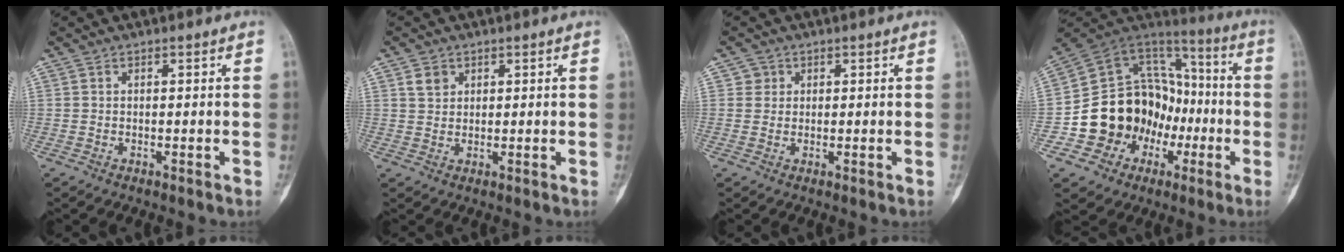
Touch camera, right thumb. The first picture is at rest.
{"total": 2.8, "force": [1.4, 2.1, 1.0], "torque": [-0.009, -0.005, 0.028]}
{"total": 1.8, "force": [0.6, 1.7, 0.0], "torque": [0.015, 0.000, 0.005]}
{"total": 20.5, "force": [-5.1, 17.4, 9.6], "torque": [-0.111, 0.088, -0.080]}